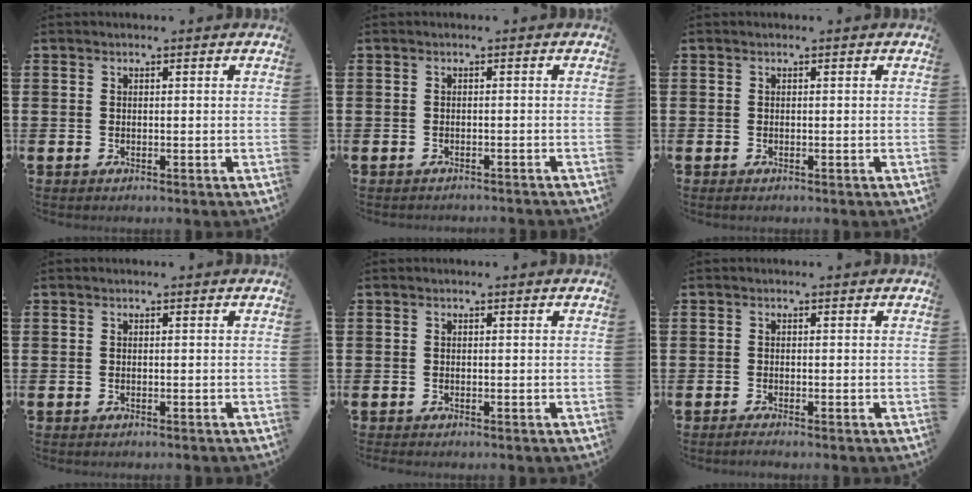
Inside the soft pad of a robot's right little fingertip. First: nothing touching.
{"total": 0.5, "force": [-0.5, -0.1, 0.0], "torque": [0.000, -0.001, -0.011]}
{"total": 0.0}
{"total": 0.0}
{"total": 0.0}
{"total": 0.8, "force": [-0.6, 0.0, 0.5], "torque": [-0.009, -0.002, -0.011]}